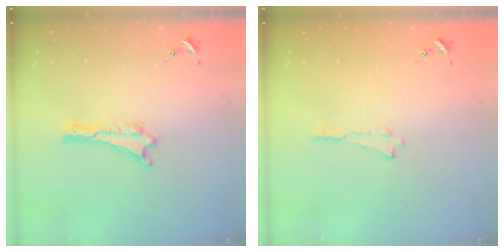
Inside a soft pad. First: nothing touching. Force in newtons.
{"total": 0.0}